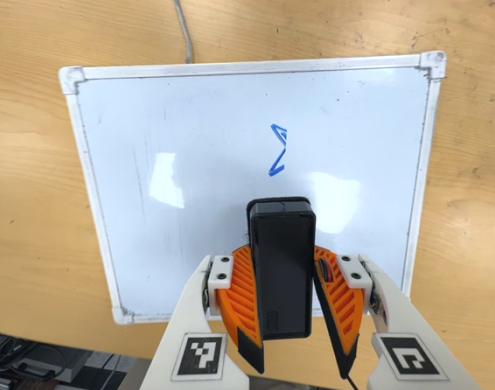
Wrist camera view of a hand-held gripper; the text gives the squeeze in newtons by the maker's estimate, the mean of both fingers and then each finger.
{"total": 8.4, "left": 8.6, "right": 8.2}